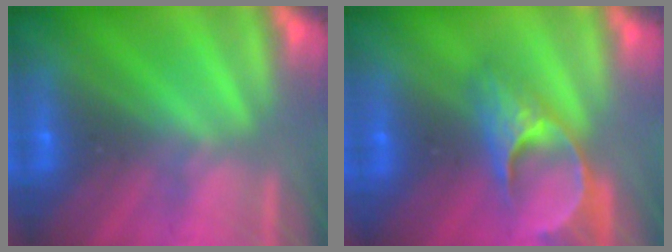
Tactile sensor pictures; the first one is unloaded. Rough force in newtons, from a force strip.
{"total": 4.8}